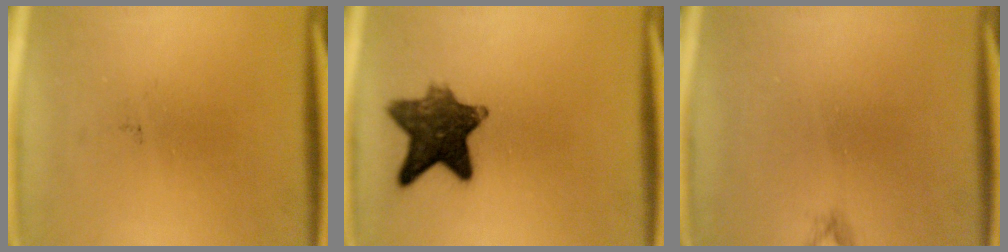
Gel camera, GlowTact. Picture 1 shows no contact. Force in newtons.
{"total": 10.4}
{"total": 0.6}